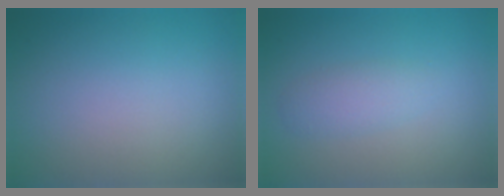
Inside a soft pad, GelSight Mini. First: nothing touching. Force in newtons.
{"total": 1.8, "press": 1.8, "slide": 0.0}